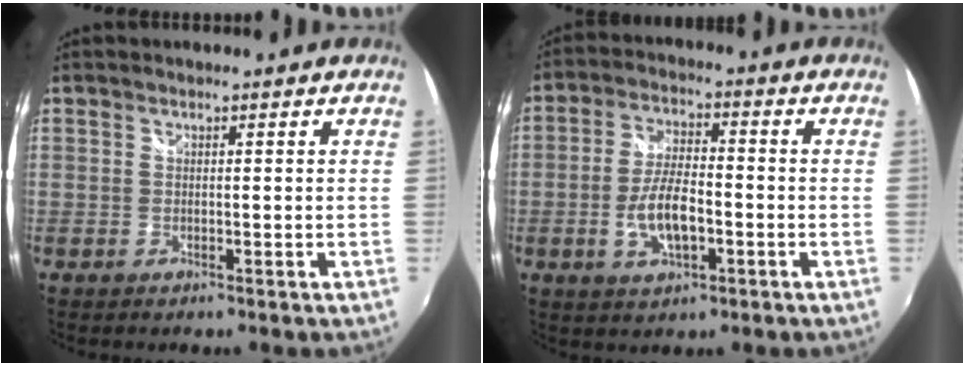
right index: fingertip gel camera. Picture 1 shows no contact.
{"total": 8.4, "force": [-2.5, 3.3, 7.3], "torque": [-0.146, 0.001, -0.044]}